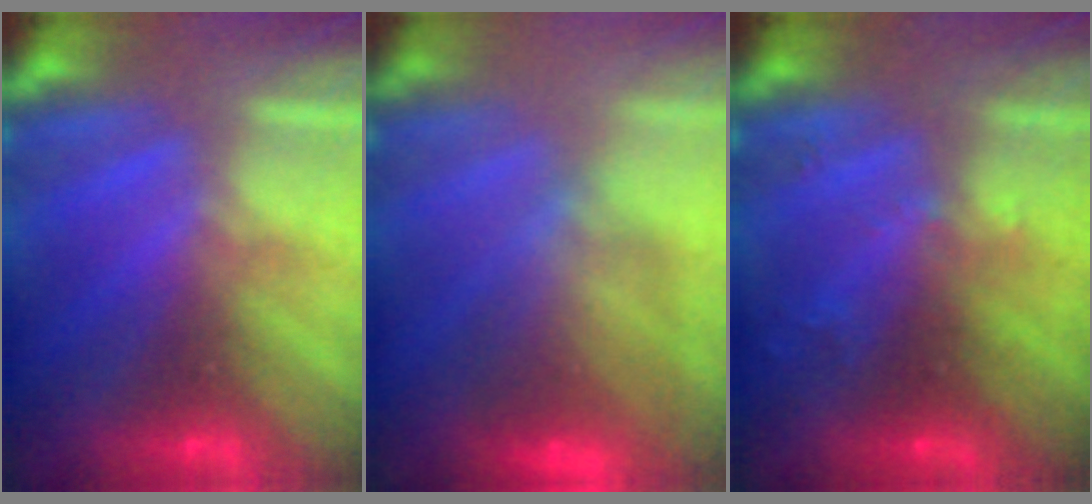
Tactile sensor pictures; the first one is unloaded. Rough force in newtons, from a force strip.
{"total": 8.9}
{"total": 2.4}